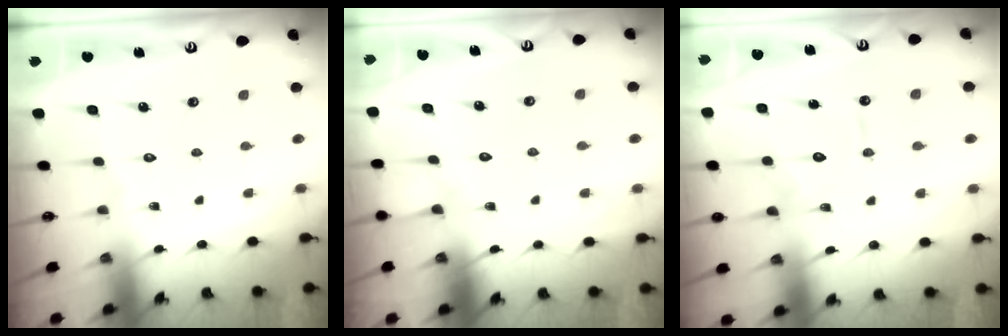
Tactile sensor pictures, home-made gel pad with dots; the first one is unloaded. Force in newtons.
{"total": 4.4, "press": 4.4, "slide": 0.5}
{"total": 12.0, "press": 11.9, "slide": 1.3}